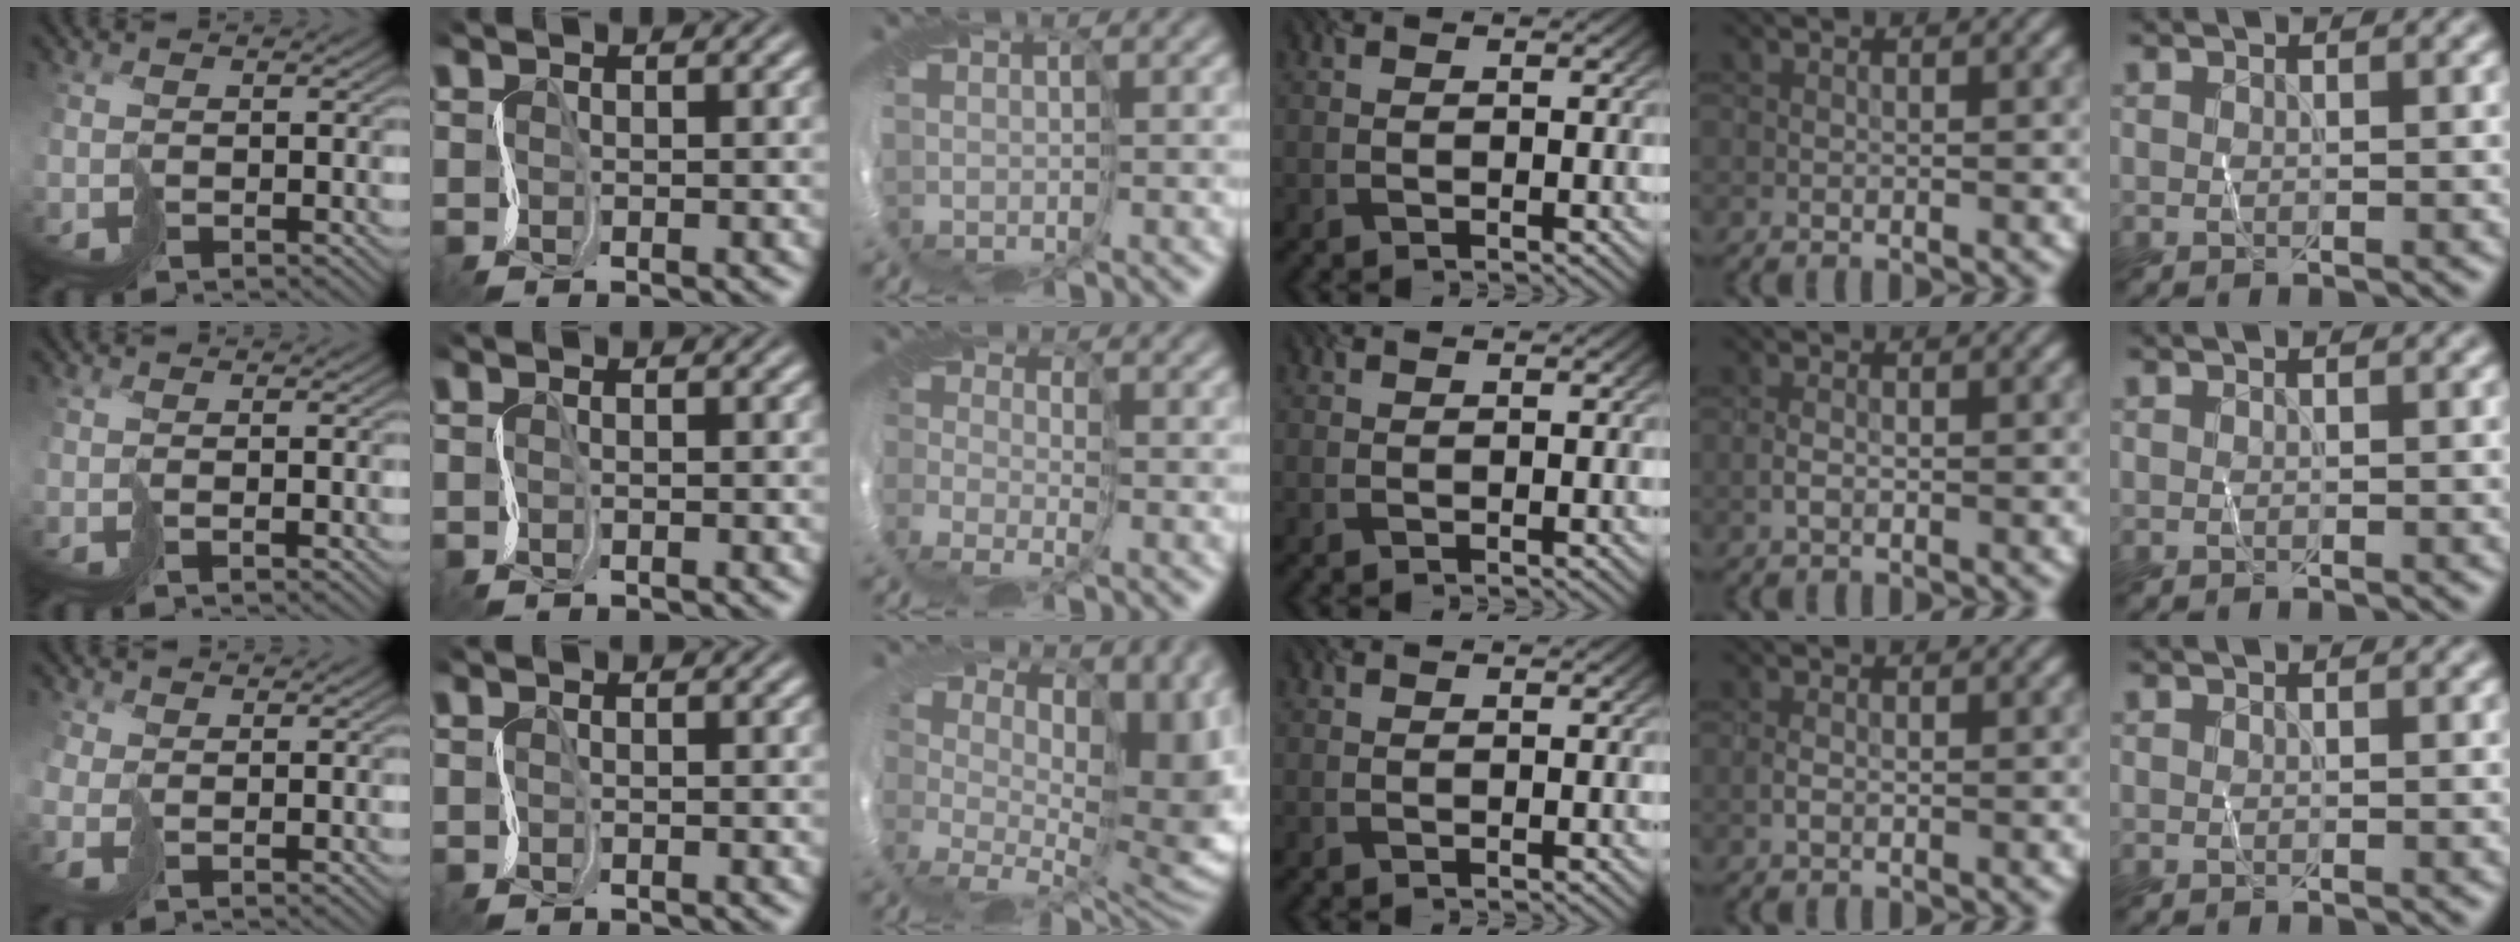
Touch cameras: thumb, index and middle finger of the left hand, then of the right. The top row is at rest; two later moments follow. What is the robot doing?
{"motion": "cut", "object": "receipt paper"}